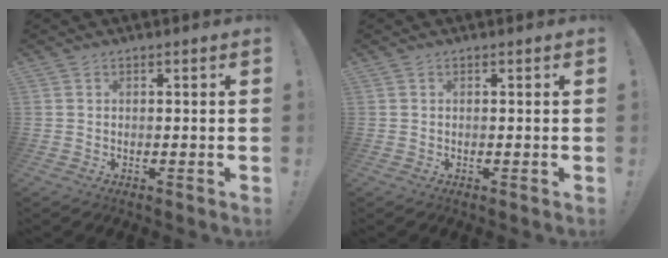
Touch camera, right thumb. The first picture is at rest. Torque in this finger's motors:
{"motor_torque": [-0.01, -0.27, -0.20, 0.07, -0.01]}